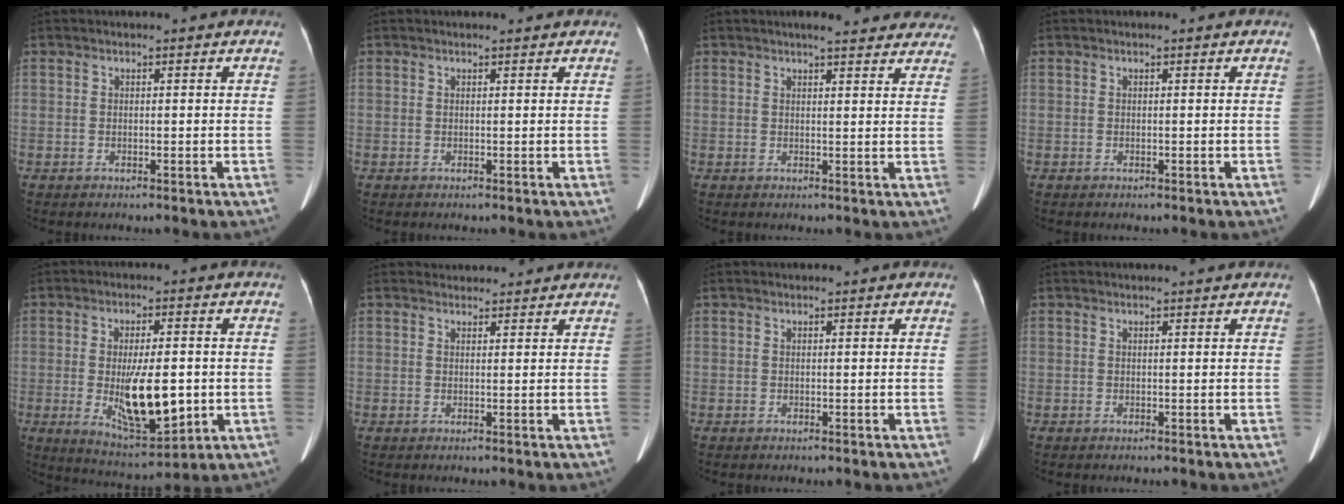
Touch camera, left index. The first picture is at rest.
{"total": 1.3, "force": [1.3, 0.2, 0.3], "torque": [-0.012, 0.002, 0.014]}
{"total": 13.4, "force": [12.2, 2.6, 5.0], "torque": [-0.035, 0.003, 0.124]}
{"total": 0.0}
{"total": 11.4, "force": [-1.6, 3.5, 10.8], "torque": [-0.185, -0.025, -0.013]}
{"total": 4.0, "force": [3.8, 1.1, 0.1], "torque": [-0.001, 0.020, 0.046]}
{"total": 1.1, "force": [1.0, 0.1, 0.2], "torque": [-0.009, 0.011, 0.014]}
{"total": 1.2, "force": [1.1, -0.2, 0.2], "torque": [-0.011, 0.001, 0.015]}